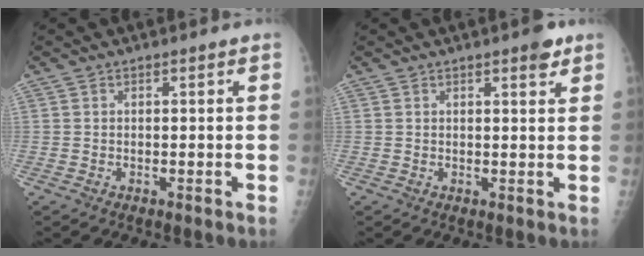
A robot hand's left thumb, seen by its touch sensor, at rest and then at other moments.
{"total": 3.0, "force": [2.0, 0.9, 2.1], "torque": [-0.020, -0.008, 0.022]}